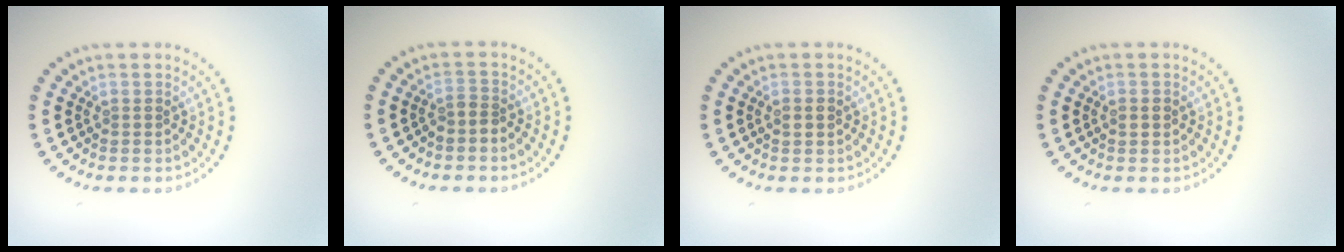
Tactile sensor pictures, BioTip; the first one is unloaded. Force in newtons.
{"total": 1.0, "press": 0.7, "slide": 0.7}
{"total": 1.5, "press": 1.5, "slide": 0.1}
{"total": 1.2, "press": 1.2, "slide": 0.1}